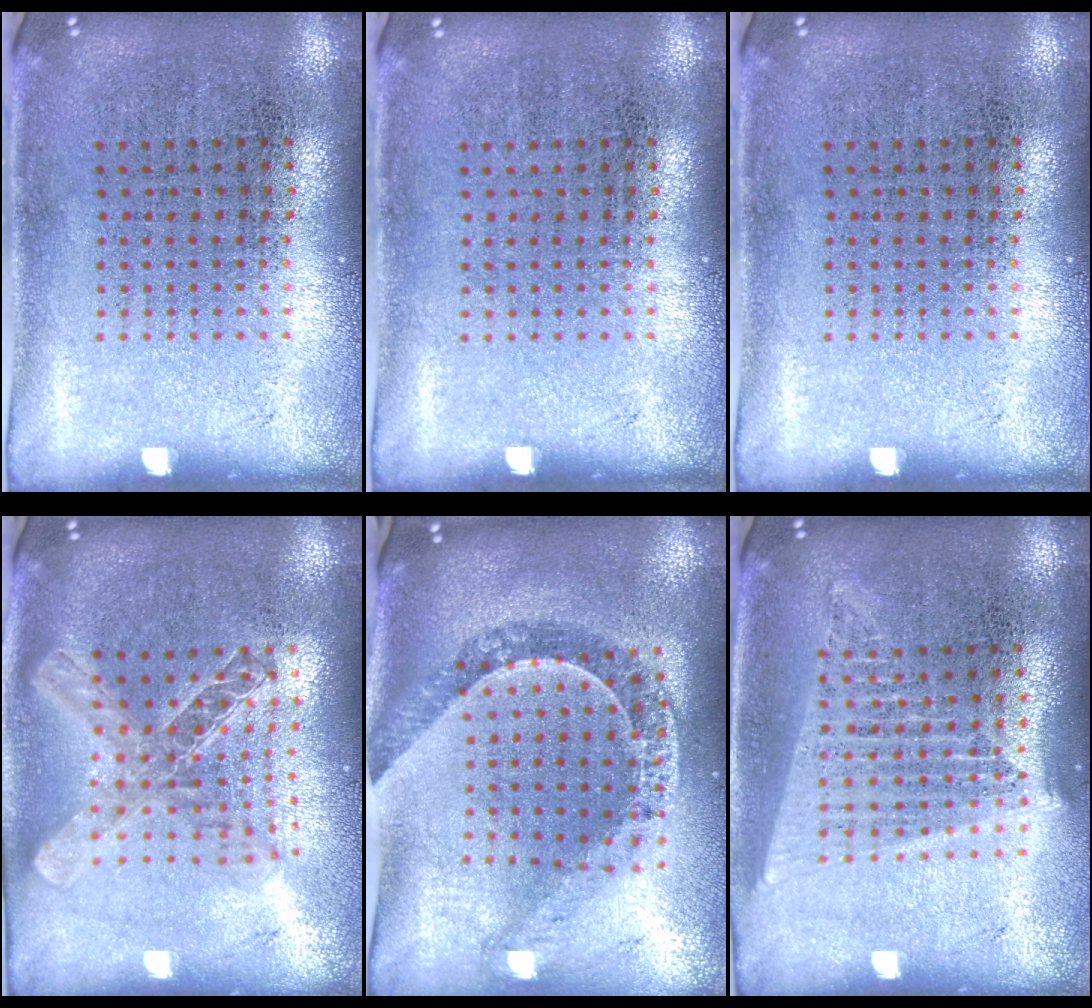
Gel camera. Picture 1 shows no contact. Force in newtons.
{"total": 0.0}
{"total": 0.0}
{"total": 2.1, "press": 1.7, "slide": 1.1}
{"total": 1.2, "press": 1.2, "slide": 0.4}
{"total": 1.7, "press": 1.6, "slide": 0.8}